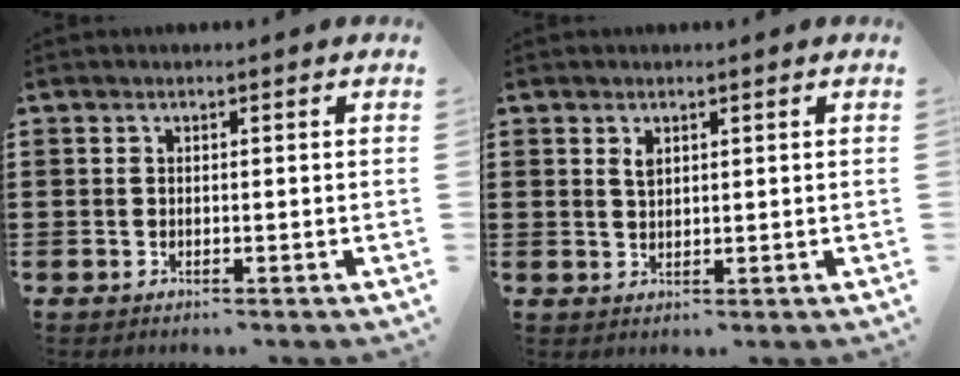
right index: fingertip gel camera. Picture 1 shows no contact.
{"total": 1.6, "force": [0.9, 0.8, 1.0], "torque": [-0.023, 0.004, 0.016]}